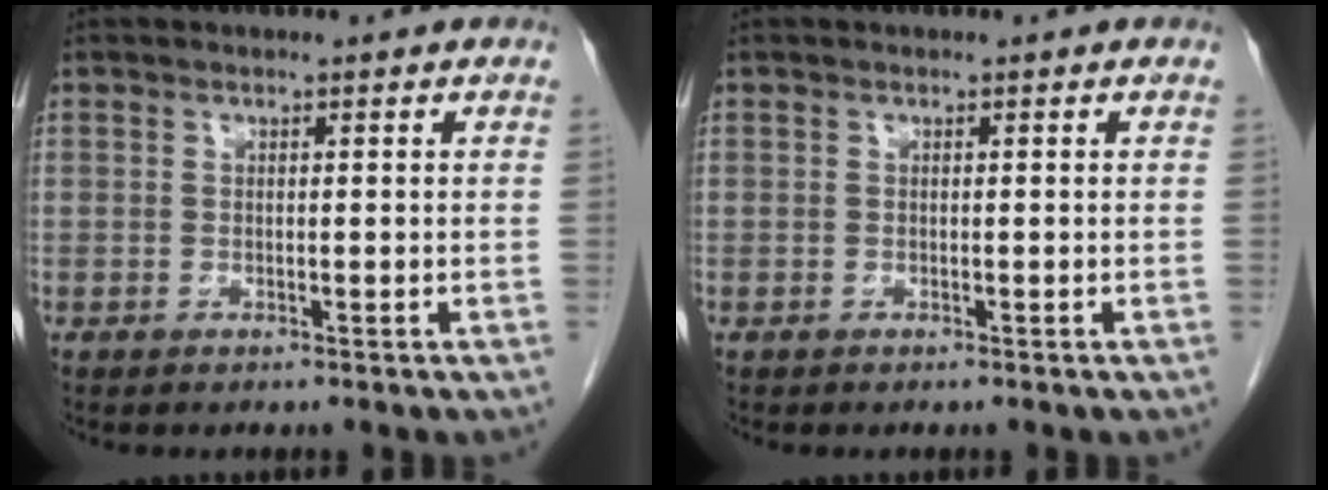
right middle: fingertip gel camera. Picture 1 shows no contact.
{"total": 0.0}